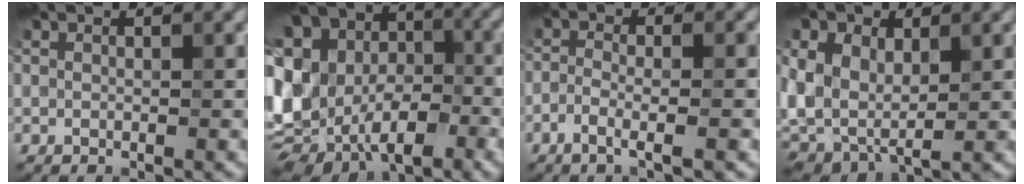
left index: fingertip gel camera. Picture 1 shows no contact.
{"total": 18.0, "force": [-1.5, 14.7, 10.3], "torque": [-0.240, 0.004, -0.026]}
{"total": 2.9, "force": [-1.6, 0.1, 2.4], "torque": [-0.049, 0.008, -0.034]}
{"total": 8.5, "force": [1.8, 5.7, 6.1], "torque": [-0.138, 0.009, 0.039]}